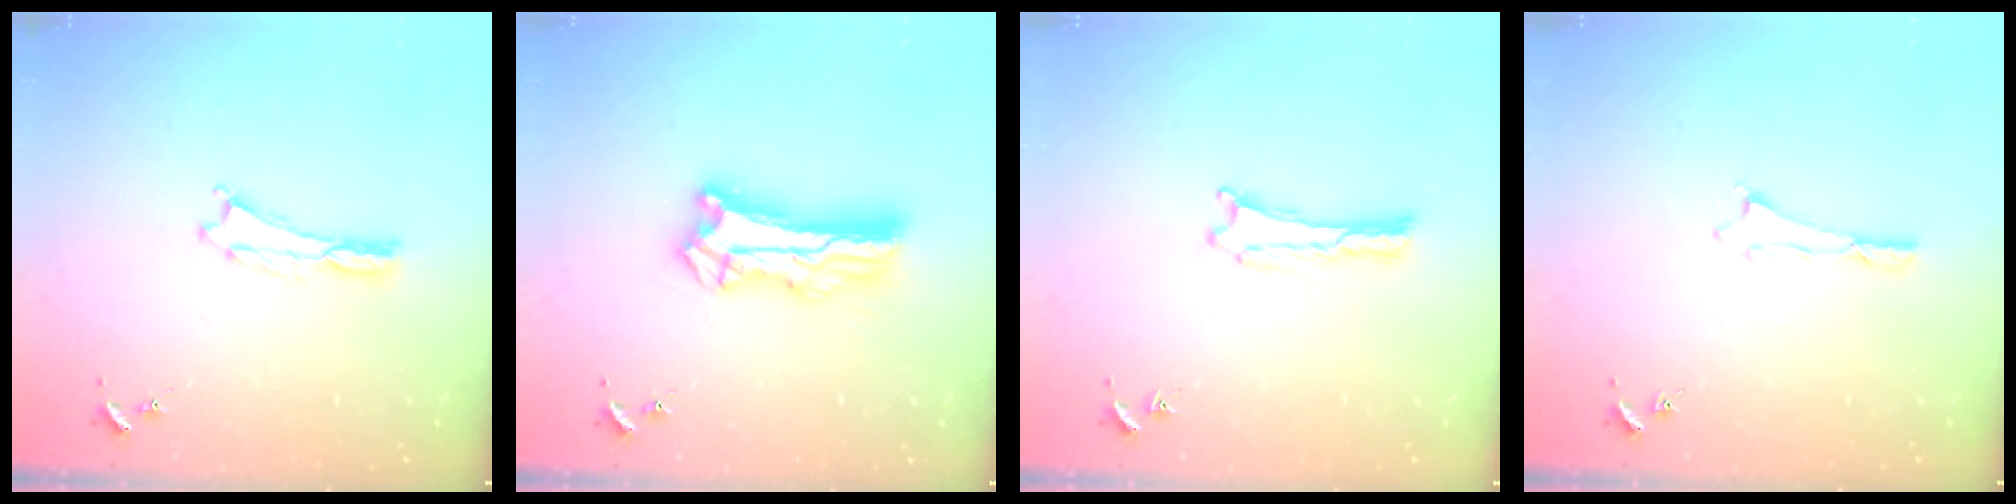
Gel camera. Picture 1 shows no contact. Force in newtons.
{"total": 11.0, "press": 10.9, "slide": 0.8}
{"total": 0.0}
{"total": 0.6, "press": 0.5, "slide": 0.2}